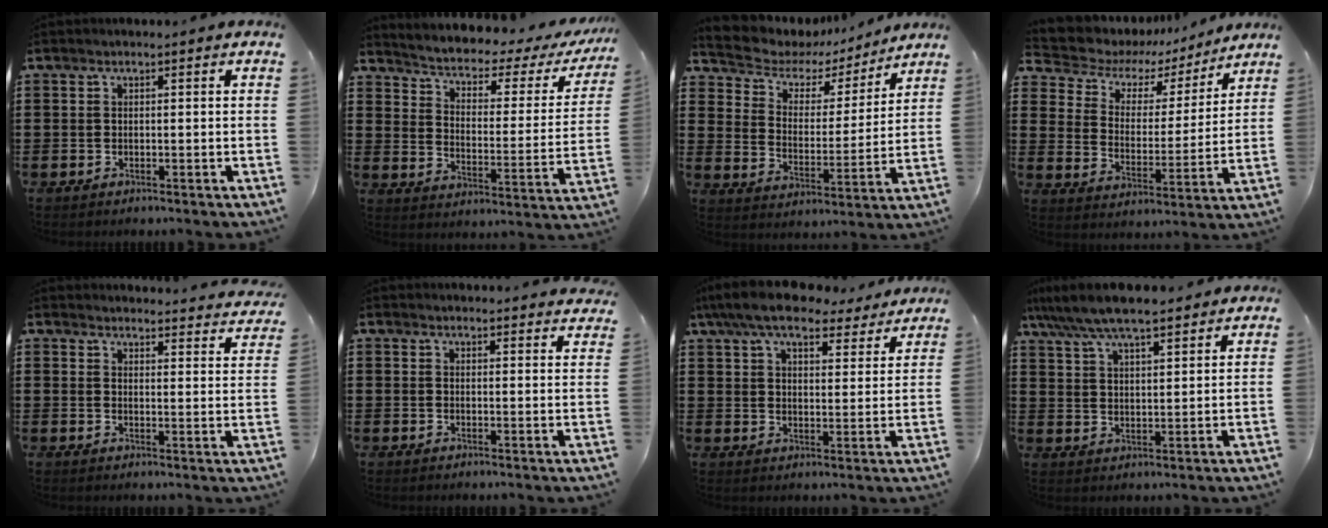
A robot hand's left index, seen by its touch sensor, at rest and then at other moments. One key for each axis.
{"total": 2.4, "fx": 1.4, "fy": 0.9, "fz": 1.6, "tx": -0.047, "ty": -0.022, "tz": 0.012}
{"total": 4.8, "fx": 3.9, "fy": 2.6, "fz": 1.1, "tx": -0.052, "ty": -0.028, "tz": 0.061}
{"total": 5.8, "fx": 4.4, "fy": 3.3, "fz": 1.8, "tx": -0.064, "ty": -0.023, "tz": 0.073}
{"total": 3.5, "fx": 3.4, "fy": 0.1, "fz": 0.3, "tx": -0.013, "ty": -0.024, "tz": 0.060}
{"total": 2.4, "fx": 2.4, "fy": 0.0, "fz": 0.0, "tx": 0.002, "ty": -0.011, "tz": 0.044}
{"total": 9.1, "fx": 7.9, "fy": 2.0, "fz": 4.1, "tx": -0.100, "ty": -0.026, "tz": 0.144}
{"total": 7.0, "fx": 6.3, "fy": 1.0, "fz": 2.9, "tx": -0.078, "ty": -0.016, "tz": 0.114}